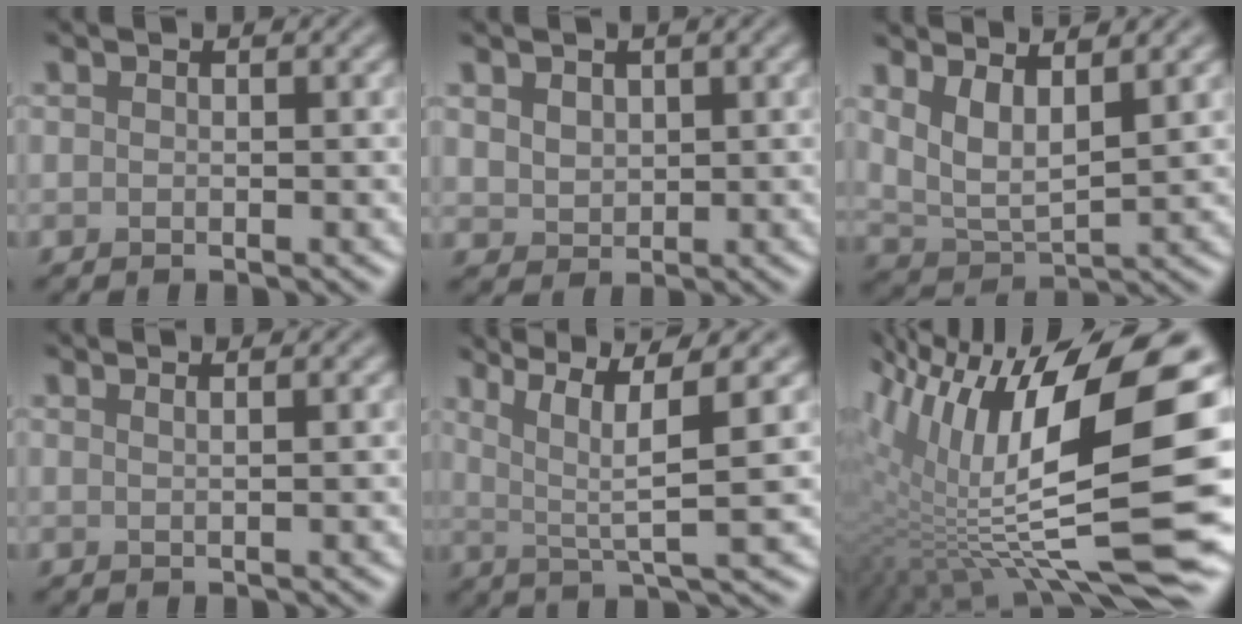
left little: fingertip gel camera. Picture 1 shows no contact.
{"total": 1.8, "force": [0.9, 1.4, 0.8], "torque": [-0.019, -0.003, 0.022]}
{"total": 4.1, "force": [2.3, 1.4, 3.0], "torque": [-0.069, -0.010, 0.048]}
{"total": 2.1, "force": [1.2, 1.0, 1.4], "torque": [0.003, 0.001, -0.011]}
{"total": 6.4, "force": [2.5, 0.9, 5.8], "torque": [-0.094, 0.007, 0.046]}
{"total": 16.2, "force": [2.8, 6.0, 14.7], "torque": [-0.281, 0.006, 0.054]}